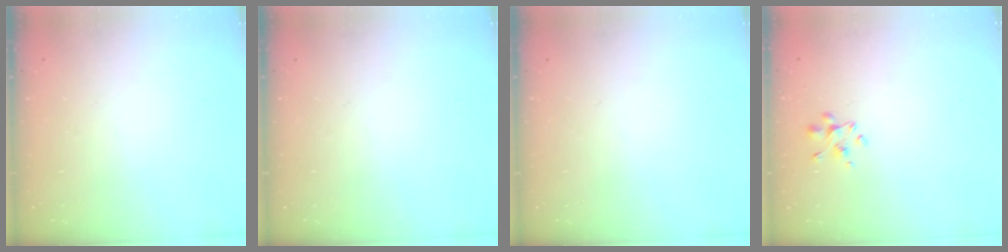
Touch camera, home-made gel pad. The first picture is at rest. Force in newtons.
{"total": 0.0}
{"total": 0.0}
{"total": 2.8, "press": 2.7, "slide": 0.7}